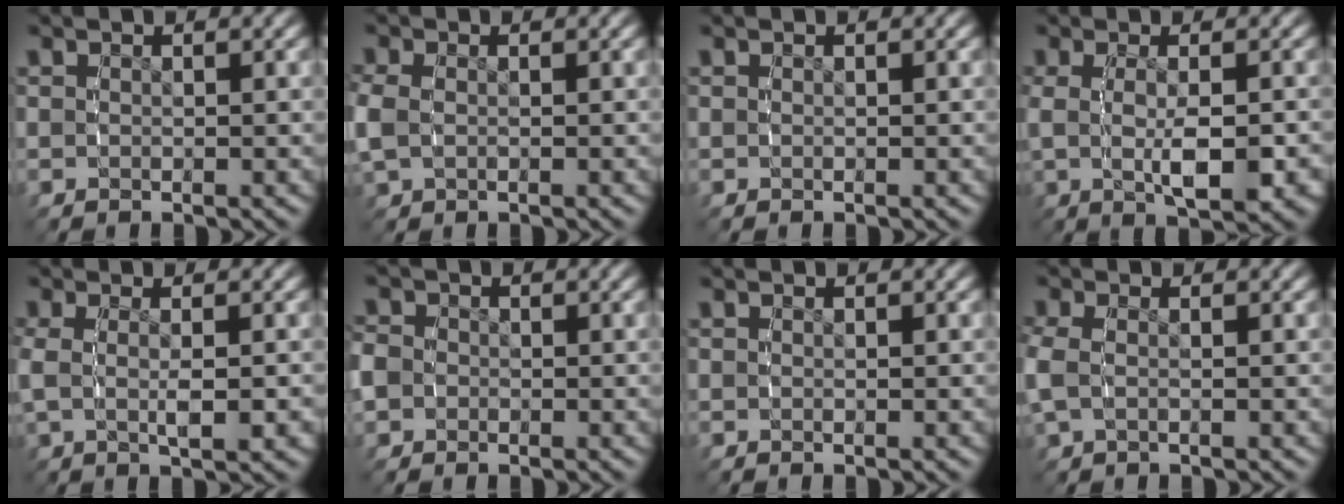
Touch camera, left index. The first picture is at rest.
{"total": 2.0, "force": [0.0, 1.6, 1.2], "torque": [-0.046, -0.007, 0.009]}
{"total": 0.0}
{"total": 4.8, "force": [-0.5, 1.9, 4.4], "torque": [-0.080, -0.009, -0.001]}
{"total": 2.6, "force": [0.0, 0.8, 2.5], "torque": [-0.055, -0.003, 0.006]}
{"total": 3.0, "force": [-0.3, 2.9, 0.9], "torque": [-0.038, -0.004, -0.010]}
{"total": 0.0}
{"total": 1.7, "force": [0.0, 1.0, 1.4], "torque": [-0.053, -0.007, 0.008]}